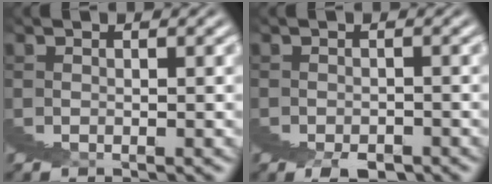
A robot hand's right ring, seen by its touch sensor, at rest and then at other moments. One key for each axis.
{"total": 1.1, "fx": -0.1, "fy": -1.1, "fz": -0.3, "tx": 0.020, "ty": 0.022, "tz": -0.010}